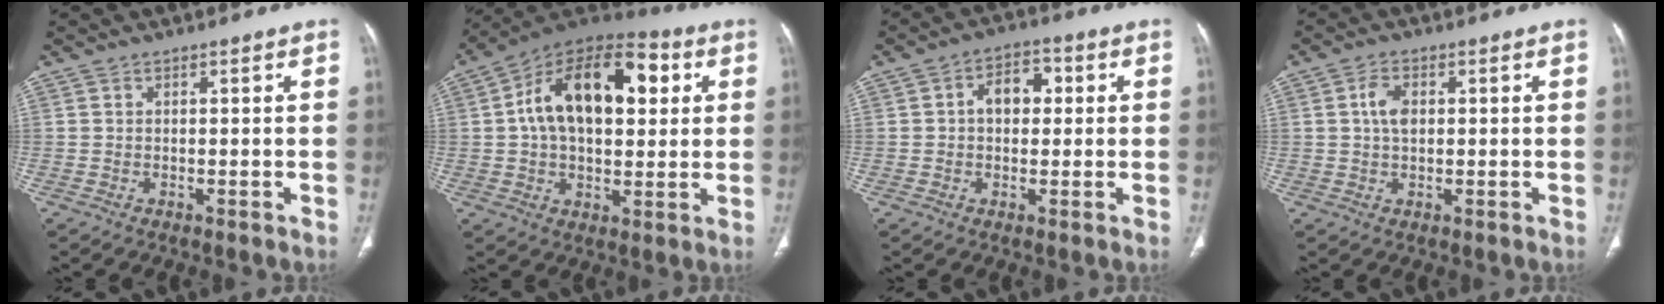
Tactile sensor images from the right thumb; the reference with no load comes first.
{"total": 21.5, "force": [4.5, 12.3, 17.0], "torque": [-0.249, 0.021, 0.063]}
{"total": 6.5, "force": [0.9, 4.5, 4.6], "torque": [-0.053, 0.018, 0.007]}
{"total": 4.0, "force": [0.7, 2.5, 3.0], "torque": [-0.059, 0.003, 0.012]}